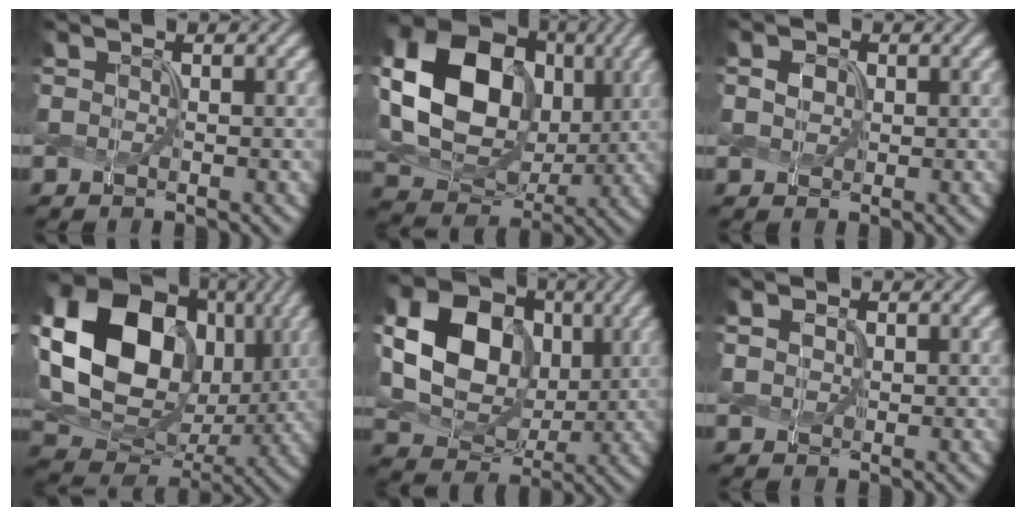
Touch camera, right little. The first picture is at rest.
{"total": 13.6, "force": [1.1, 10.5, 8.5], "torque": [-0.184, 0.001, 0.027]}
{"total": 0.7, "force": [-0.3, 0.7, 0.0], "torque": [-0.013, 0.003, 0.007]}
{"total": 19.0, "force": [2.6, 15.2, 11.1], "torque": [-0.250, 0.017, 0.064]}
{"total": 11.3, "force": [1.1, 8.8, 6.9], "torque": [-0.161, 0.007, 0.018]}
{"total": 0.5, "force": [0.0, 0.5, 0.0], "torque": [-0.015, 0.001, 0.015]}